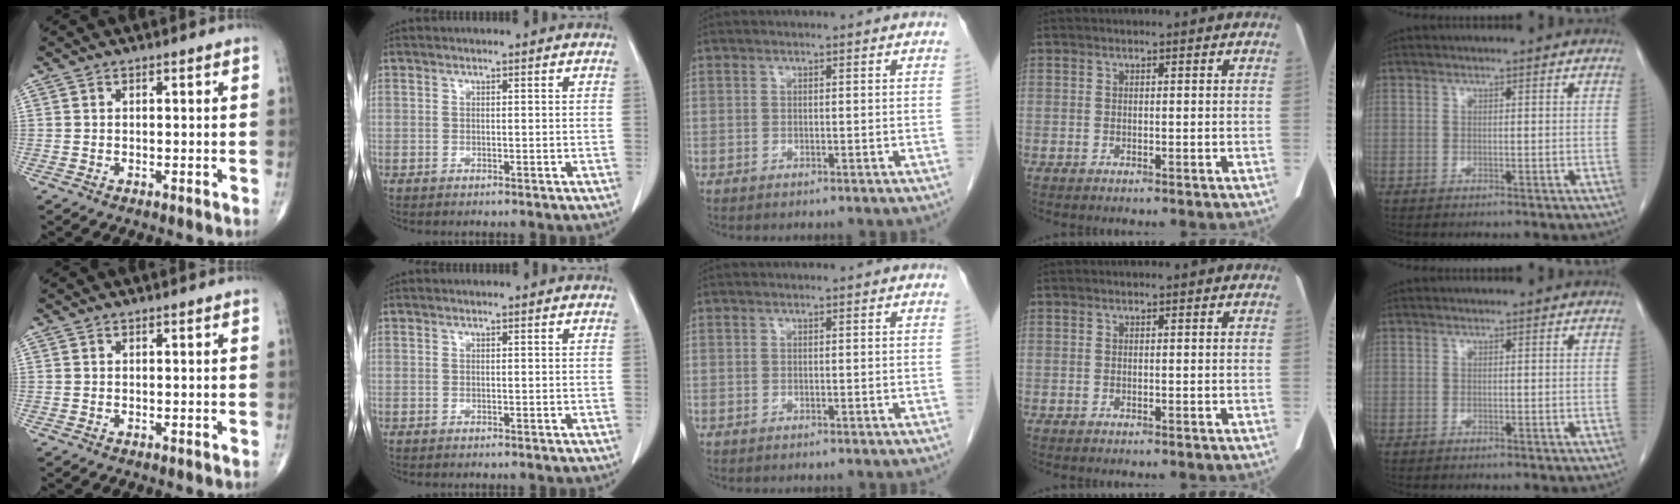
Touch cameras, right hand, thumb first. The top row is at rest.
{}